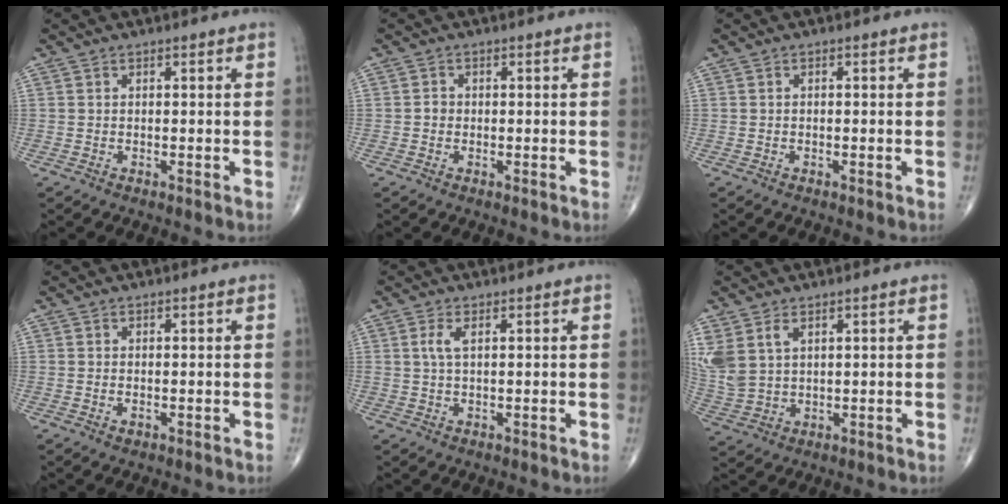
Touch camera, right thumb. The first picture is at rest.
{"total": 1.2, "force": [-0.2, 1.1, 0.5], "torque": [-0.002, 0.004, -0.007]}
{"total": 0.0}
{"total": 1.0, "force": [-0.2, 0.6, 0.7], "torque": [-0.013, -0.001, -0.003]}
{"total": 2.6, "force": [0.8, 1.0, 2.3], "torque": [-0.055, 0.005, 0.019]}
{"total": 8.6, "force": [3.5, 5.4, 5.6], "torque": [-0.134, -0.003, 0.086]}